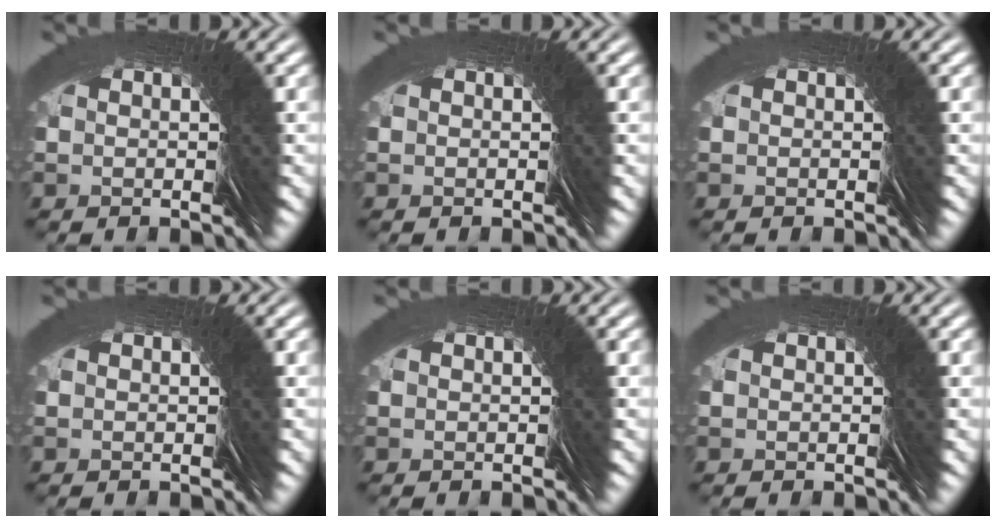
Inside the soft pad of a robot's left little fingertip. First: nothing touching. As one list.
[{"total": 0.0}, {"total": 0.0}, {"total": 0.0}, {"total": 0.0}, {"total": 0.0}]